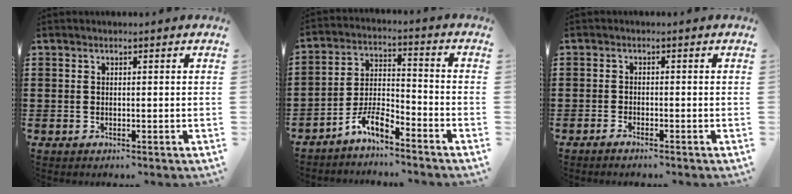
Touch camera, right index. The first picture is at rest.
{"total": 6.4, "force": [-5.3, 1.5, 3.2], "torque": [-0.082, 0.000, -0.110]}
{"total": 0.9, "force": [-0.9, 0.0, 0.3], "torque": [-0.005, 0.001, -0.017]}